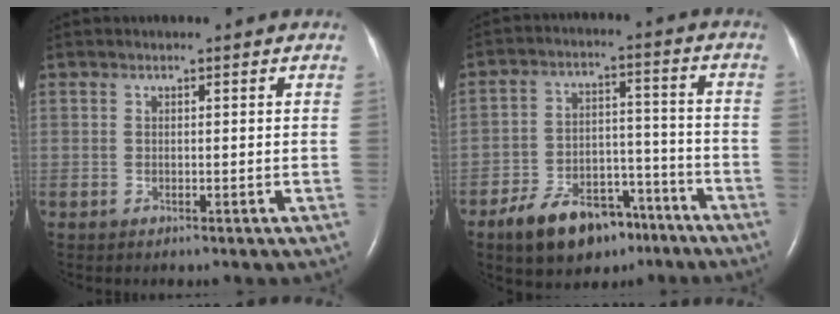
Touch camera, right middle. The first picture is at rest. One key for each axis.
{"total": 12.4, "fx": -8.5, "fy": 6.4, "fz": 6.4, "tx": -0.102, "ty": 0.016, "tz": -0.132}